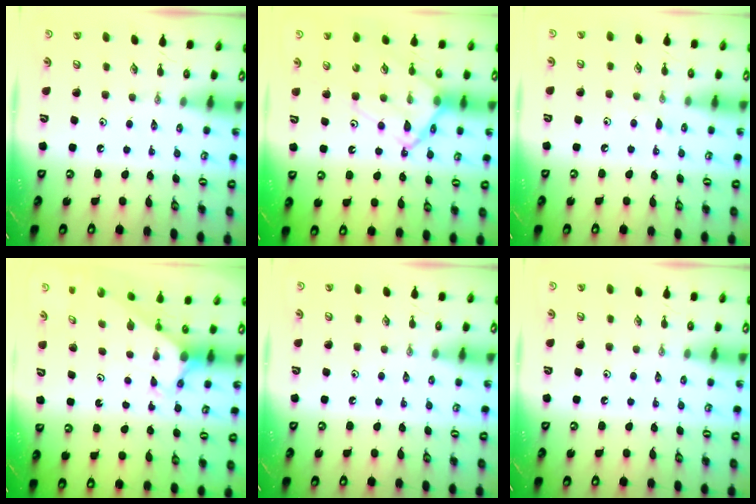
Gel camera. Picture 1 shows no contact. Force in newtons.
{"total": 15.1, "press": 15.1, "slide": 1.6}
{"total": 5.8, "press": 5.8, "slide": 0.7}
{"total": 2.6, "press": 2.6, "slide": 0.0}
{"total": 0.0}
{"total": 0.0}